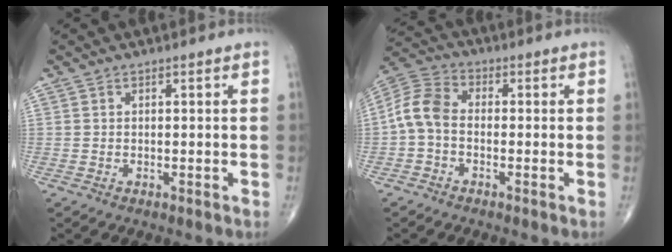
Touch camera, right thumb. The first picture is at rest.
{"total": 7.2, "force": [-1.2, 4.8, 5.2], "torque": [-0.101, 0.023, -0.039]}